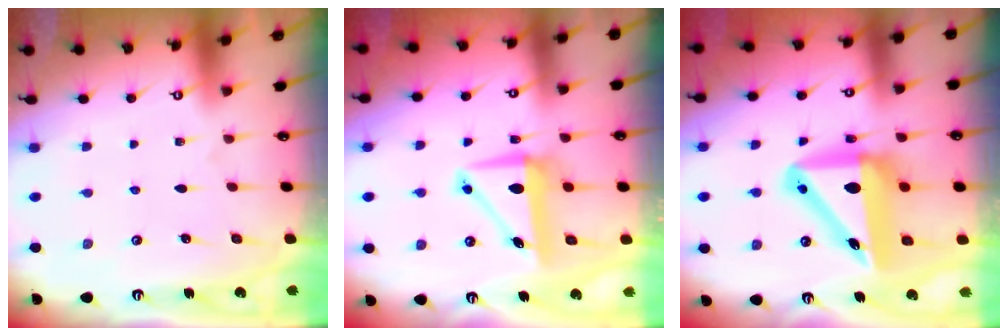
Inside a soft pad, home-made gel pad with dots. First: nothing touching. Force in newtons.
{"total": 7.5, "press": 7.4, "slide": 1.3}
{"total": 14.3, "press": 13.7, "slide": 4.0}